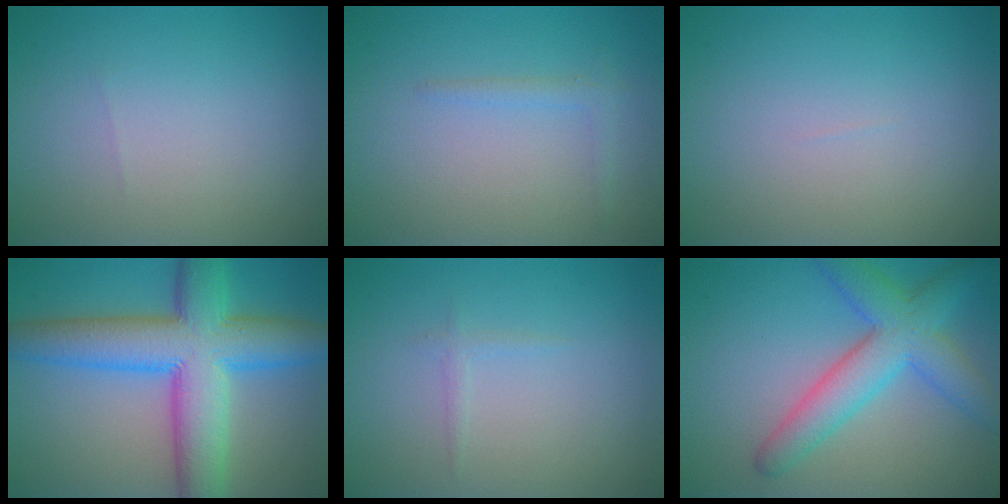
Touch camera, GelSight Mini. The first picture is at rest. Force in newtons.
{"total": 1.1, "press": 1.1, "slide": 0.1}
{"total": 0.0}
{"total": 11.0, "press": 11.0, "slide": 0.2}
{"total": 0.7, "press": 0.7, "slide": 0.1}
{"total": 4.8, "press": 4.8, "slide": 0.2}